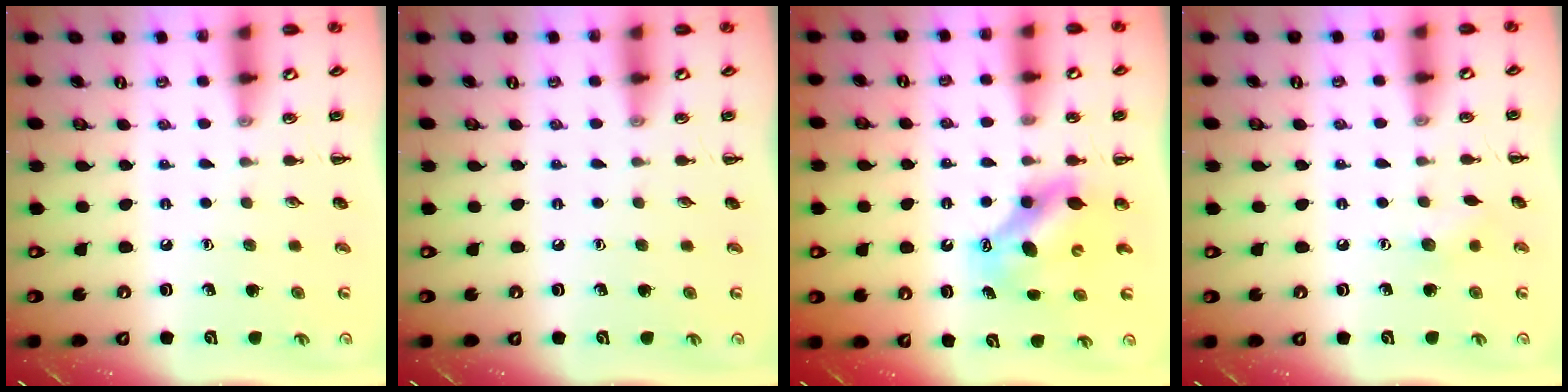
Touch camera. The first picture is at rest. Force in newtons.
{"total": 0.0}
{"total": 6.9, "press": 6.7, "slide": 1.6}
{"total": 5.1, "press": 5.0, "slide": 1.1}